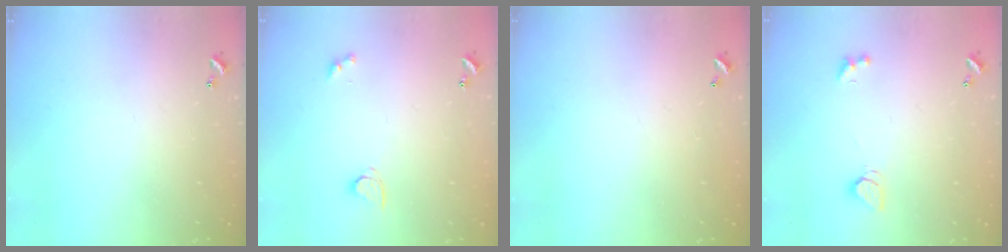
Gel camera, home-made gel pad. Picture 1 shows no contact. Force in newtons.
{"total": 2.8, "press": 2.8, "slide": 0.3}
{"total": 2.9, "press": 2.9, "slide": 0.1}
{"total": 2.0, "press": 2.0, "slide": 0.3}